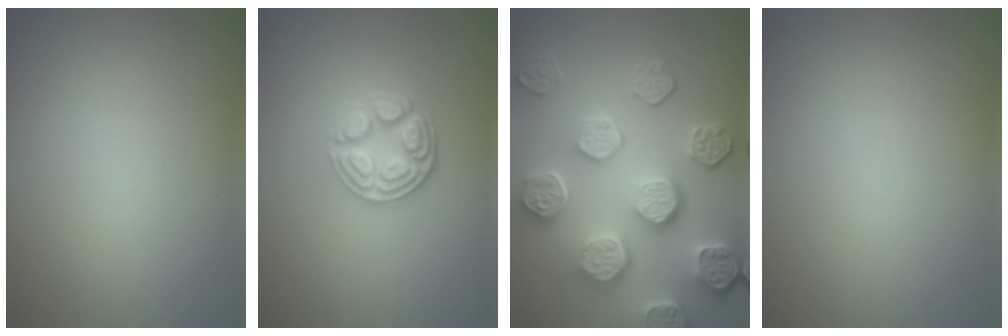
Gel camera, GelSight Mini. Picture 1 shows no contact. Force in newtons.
{"total": 4.1, "press": 3.2, "slide": 2.5}
{"total": 8.6, "press": 6.3, "slide": 5.9}
{"total": 0.0}